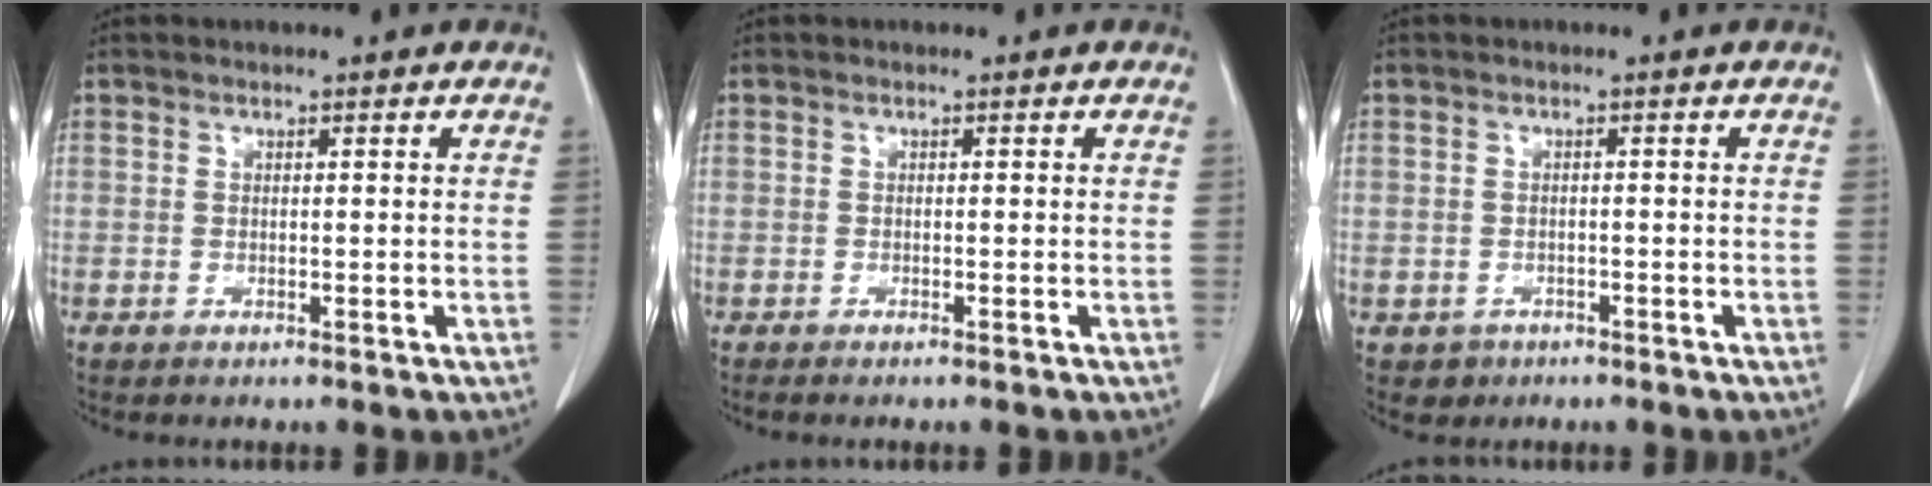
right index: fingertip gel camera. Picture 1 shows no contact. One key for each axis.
{"total": 1.4, "fx": -1.1, "fy": 0.0, "fz": 0.7, "tx": -0.011, "ty": -0.001, "tz": -0.013}
{"total": 2.4, "fx": -1.2, "fy": 2.1, "fz": 0.0, "tx": 0.001, "ty": 0.010, "tz": -0.014}